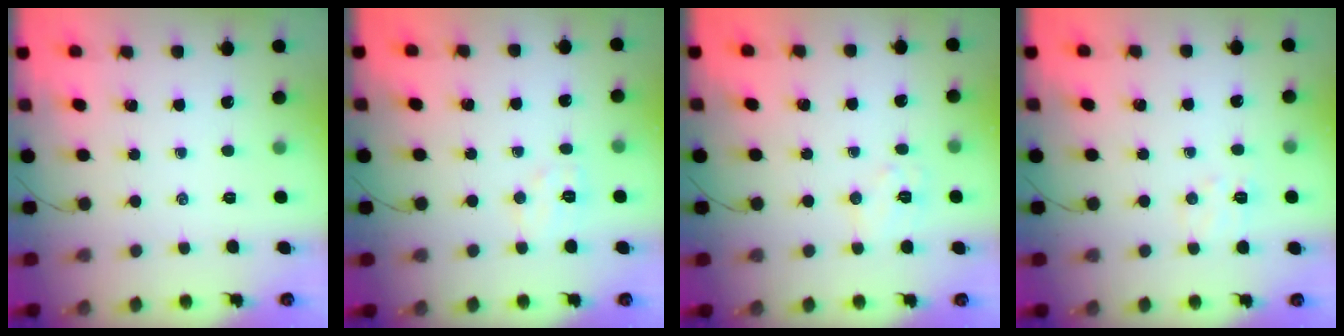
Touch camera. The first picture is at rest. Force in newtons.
{"total": 5.7, "press": 5.6, "slide": 1.1}
{"total": 5.7, "press": 5.6, "slide": 1.1}
{"total": 5.6, "press": 5.5, "slide": 1.2}